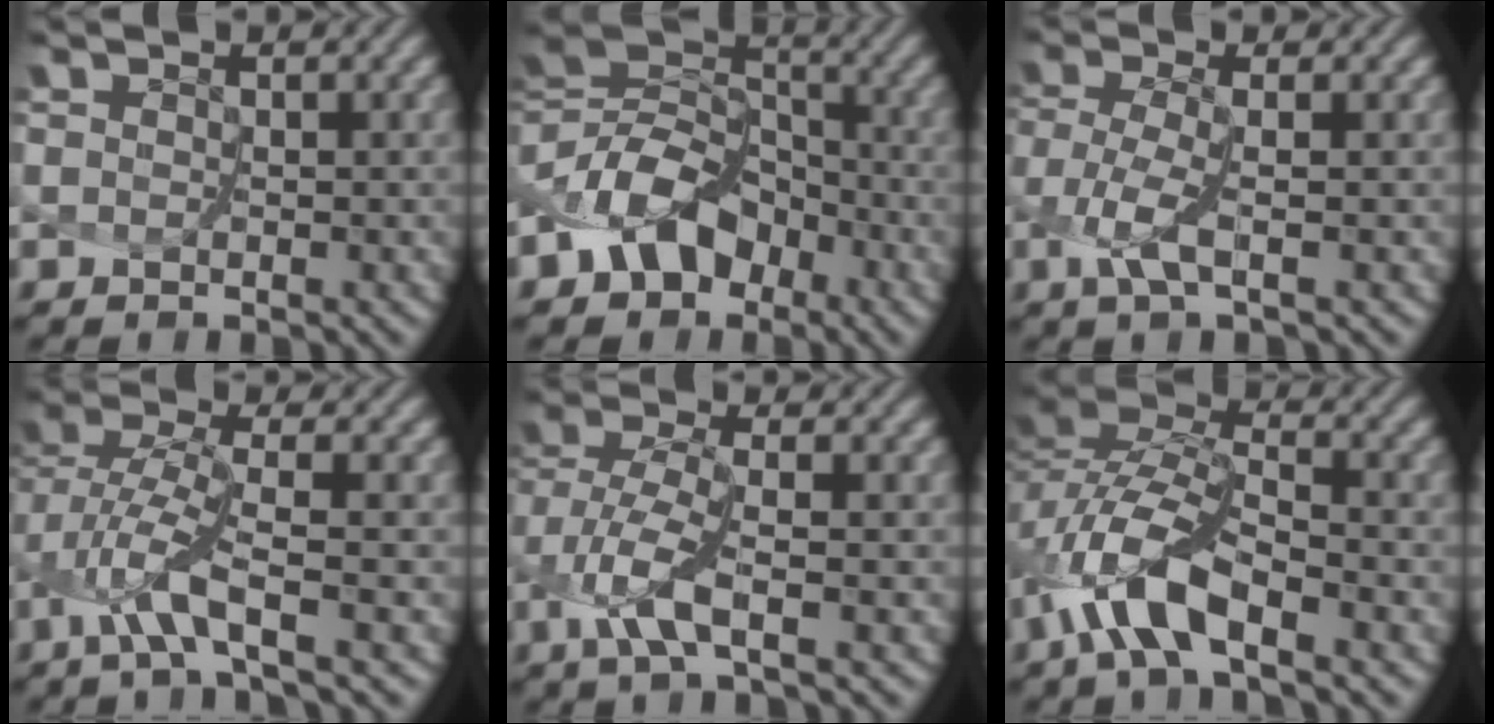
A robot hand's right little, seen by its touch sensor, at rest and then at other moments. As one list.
[{"total": 7.4, "force": [-3.2, 5.3, 4.1], "torque": [-0.079, 0.007, -0.070]}, {"total": 2.8, "force": [-0.9, 0.6, 2.5], "torque": [-0.070, 0.001, -0.015]}, {"total": 3.8, "force": [-1.7, 0.2, 3.4], "torque": [-0.082, 0.001, -0.032]}, {"total": 3.8, "force": [-1.3, 1.0, 3.4], "torque": [-0.089, 0.001, -0.020]}, {"total": 7.4, "force": [-4.0, 2.5, 5.6], "torque": [-0.125, 0.007, -0.080]}]